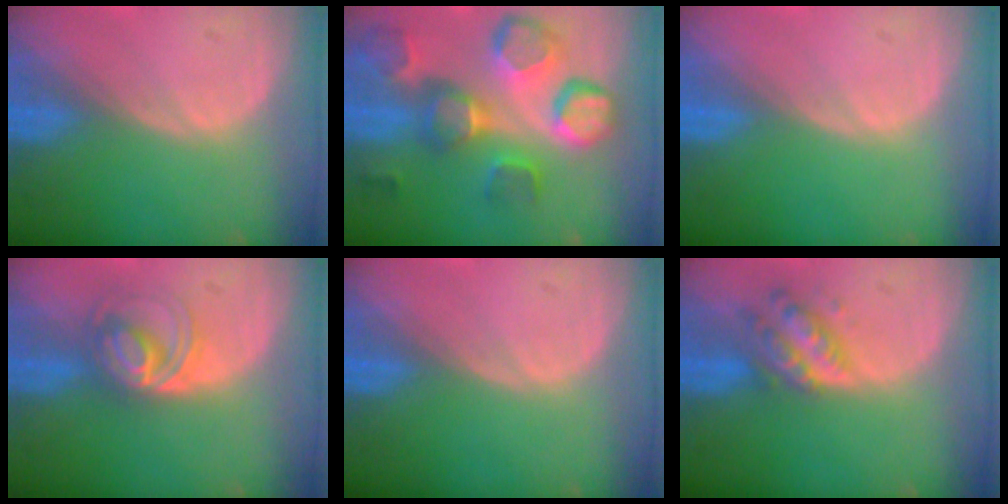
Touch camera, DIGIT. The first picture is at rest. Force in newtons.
{"total": 12.7, "press": 11.2, "slide": 6.0}
{"total": 0.0}
{"total": 5.9, "press": 5.5, "slide": 2.1}
{"total": 0.0}
{"total": 5.3, "press": 5.2, "slide": 0.4}